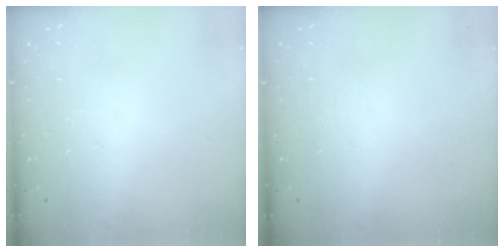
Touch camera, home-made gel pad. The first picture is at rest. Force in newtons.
{"total": 0.0}